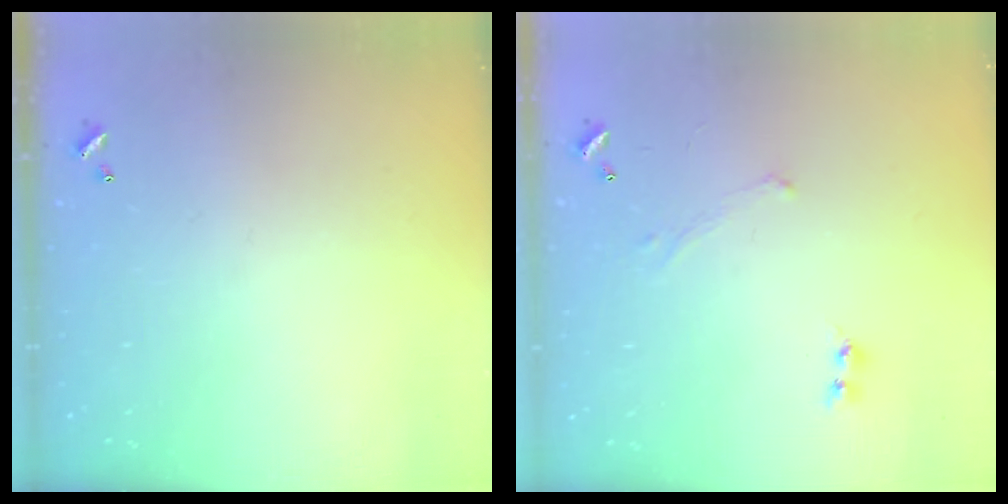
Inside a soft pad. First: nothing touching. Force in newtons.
{"total": 0.7, "press": 0.7, "slide": 0.3}